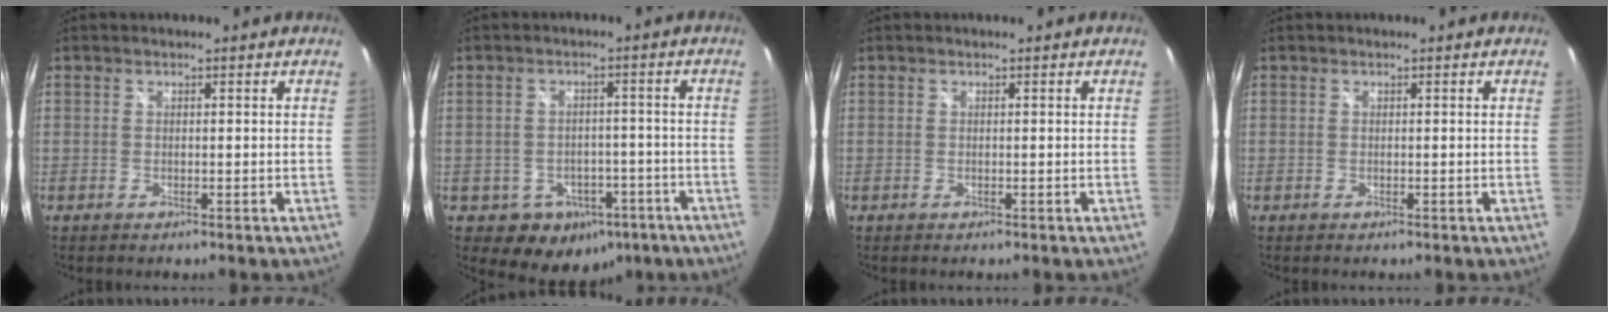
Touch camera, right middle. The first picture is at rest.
{"total": 9.7, "force": [-4.9, 7.6, 3.4], "torque": [-0.076, 0.018, -0.037]}
{"total": 0.0}
{"total": 0.0}